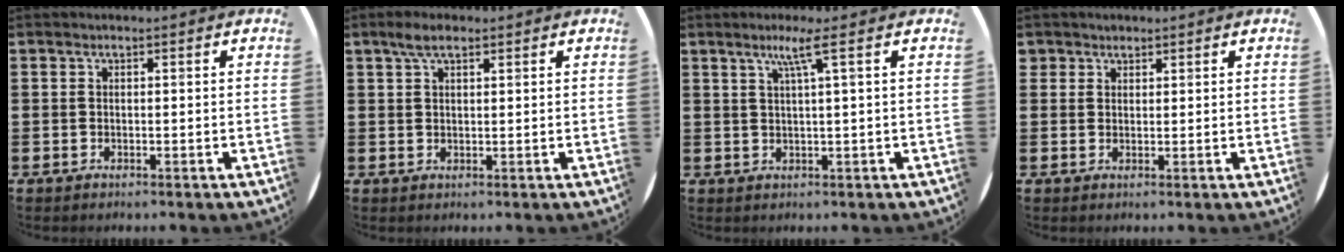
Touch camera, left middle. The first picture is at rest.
{"total": 3.0, "force": [2.0, 1.2, 1.9], "torque": [-0.032, 0.004, 0.034]}
{"total": 3.4, "force": [1.6, -0.4, 2.9], "torque": [-0.060, -0.001, 0.024]}
{"total": 1.5, "force": [1.3, 0.8, 0.0], "torque": [-0.002, 0.005, 0.026]}